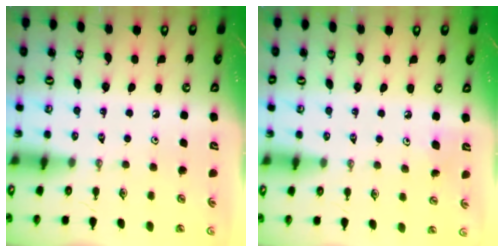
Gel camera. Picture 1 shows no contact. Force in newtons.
{"total": 5.2, "press": 4.9, "slide": 1.4}